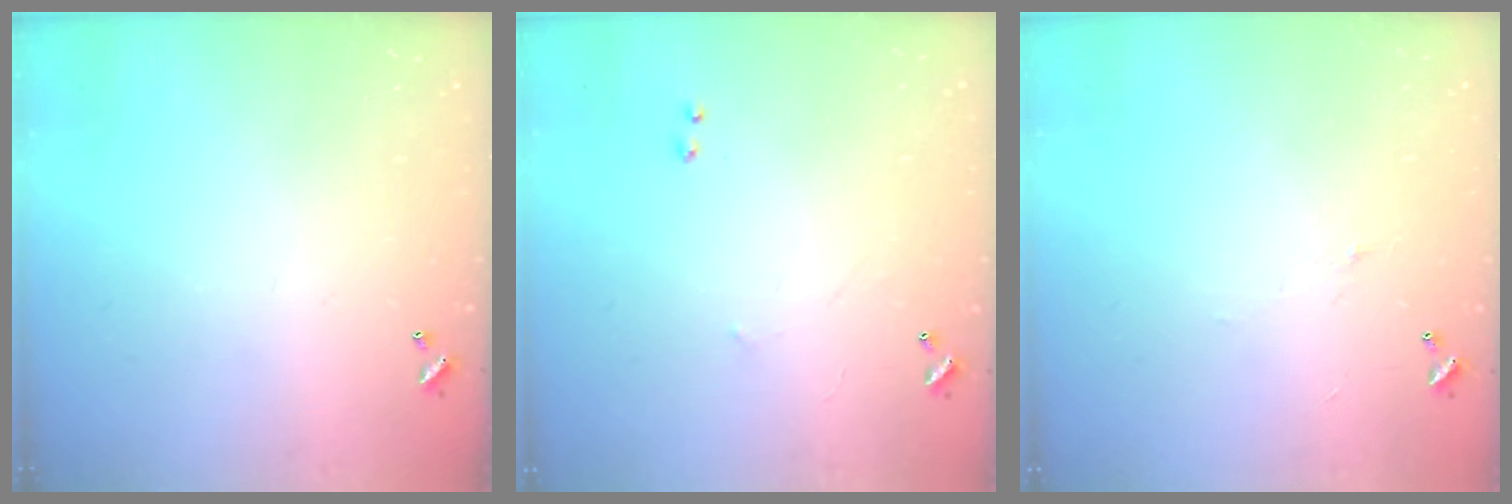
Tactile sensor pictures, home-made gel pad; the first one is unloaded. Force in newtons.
{"total": 2.5, "press": 2.4, "slide": 0.4}
{"total": 0.8, "press": 0.6, "slide": 0.6}